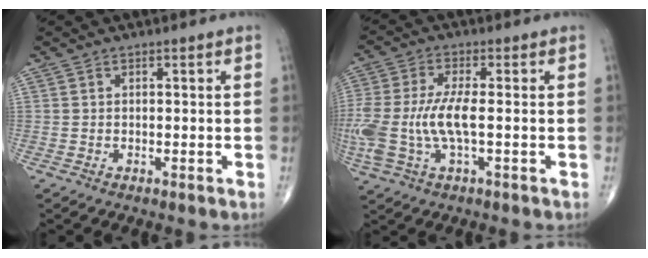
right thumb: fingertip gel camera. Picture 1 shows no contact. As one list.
[{"total": 11.7, "force": [-1.2, 4.1, 10.9], "torque": [-0.273, 0.004, -0.022]}]